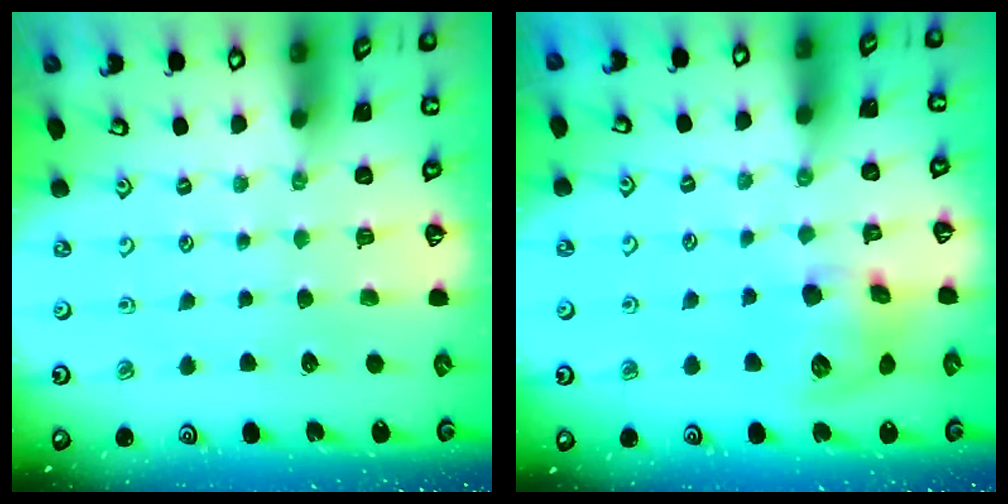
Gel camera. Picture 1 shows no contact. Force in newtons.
{"total": 10.7, "press": 10.6, "slide": 1.8}